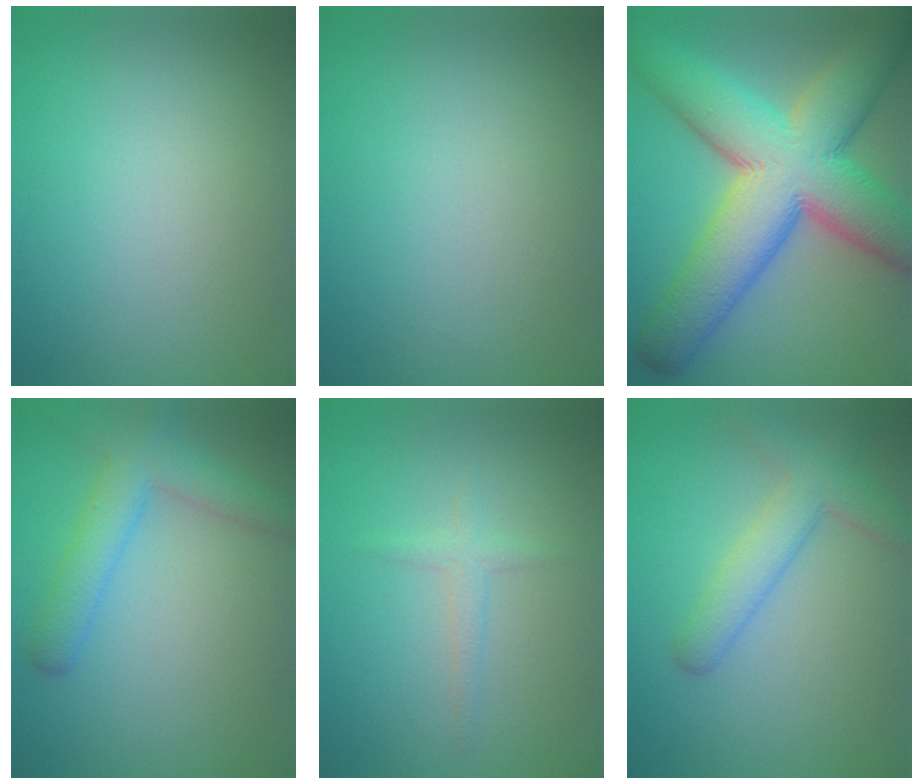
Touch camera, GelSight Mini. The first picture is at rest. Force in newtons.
{"total": 0.0}
{"total": 14.8, "press": 14.8, "slide": 0.5}
{"total": 4.4, "press": 4.4, "slide": 0.2}
{"total": 1.3, "press": 1.3, "slide": 0.1}
{"total": 3.7, "press": 3.7, "slide": 0.1}